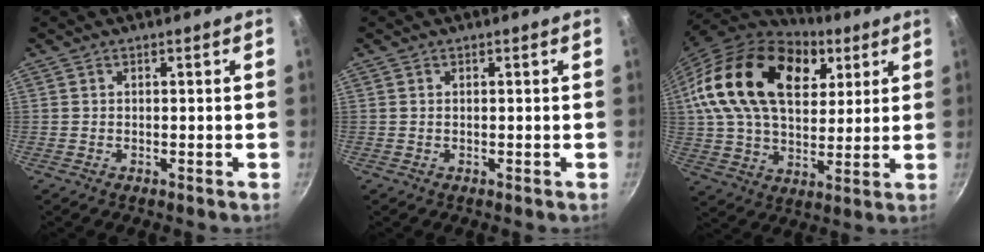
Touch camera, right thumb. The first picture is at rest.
{"total": 0.0}
{"total": 26.0, "force": [9.7, 16.1, 18.0], "torque": [-0.297, -0.007, 0.163]}